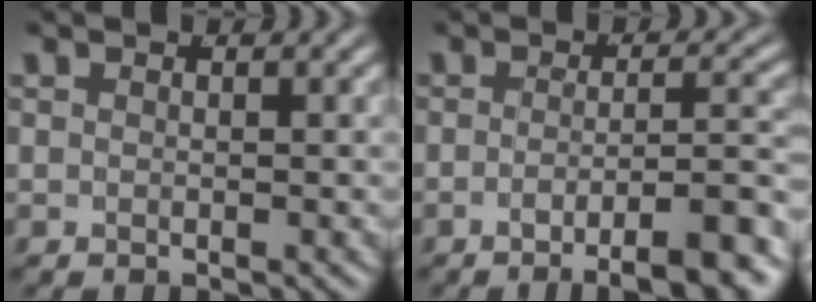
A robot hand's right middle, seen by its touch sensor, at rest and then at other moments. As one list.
[{"total": 7.3, "force": [-5.3, 1.1, 4.8], "torque": [-0.055, -0.005, -0.081]}]